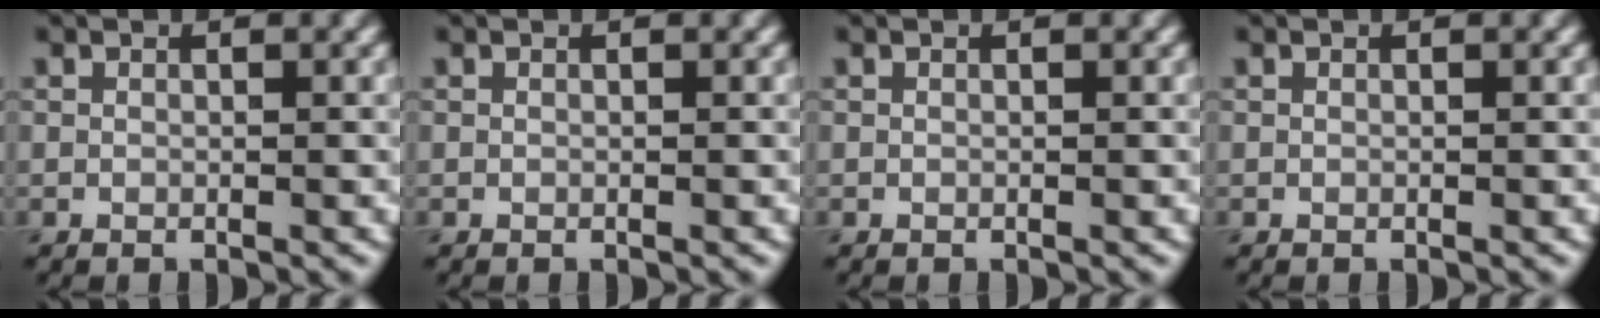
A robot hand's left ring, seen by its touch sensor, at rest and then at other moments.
{"total": 0.0}
{"total": 0.0}
{"total": 0.0}